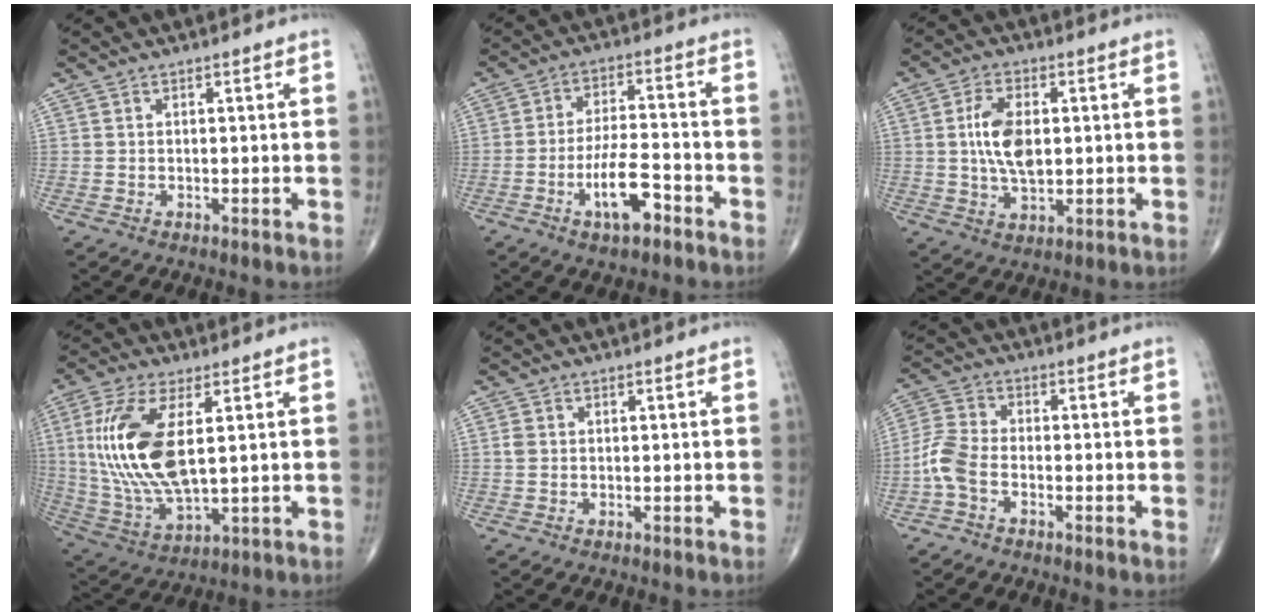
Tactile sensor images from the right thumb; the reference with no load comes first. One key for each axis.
{"total": 9.1, "fx": -4.4, "fy": 3.1, "fz": 7.3, "tx": -0.130, "ty": 0.028, "tz": -0.077}
{"total": 9.1, "fx": 0.9, "fy": 4.9, "fz": 7.6, "tx": -0.142, "ty": -0.002, "tz": 0.020}
{"total": 17.6, "fx": 3.1, "fy": 7.5, "fz": 15.6, "tx": -0.343, "ty": -0.016, "tz": 0.070}
{"total": 1.2, "fx": 0.0, "fy": 1.0, "fz": 0.7, "tx": -0.015, "ty": 0.001, "tz": 0.001}
{"total": 5.7, "fx": -2.3, "fy": 3.1, "fz": 4.2, "tx": -0.102, "ty": 0.018, "tz": -0.059}